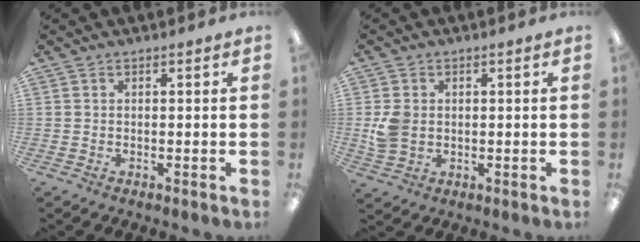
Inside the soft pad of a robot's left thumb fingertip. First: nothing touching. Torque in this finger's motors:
{"motor_torque": [-0.16, 0.25, 0.03, -0.04, 0.05]}